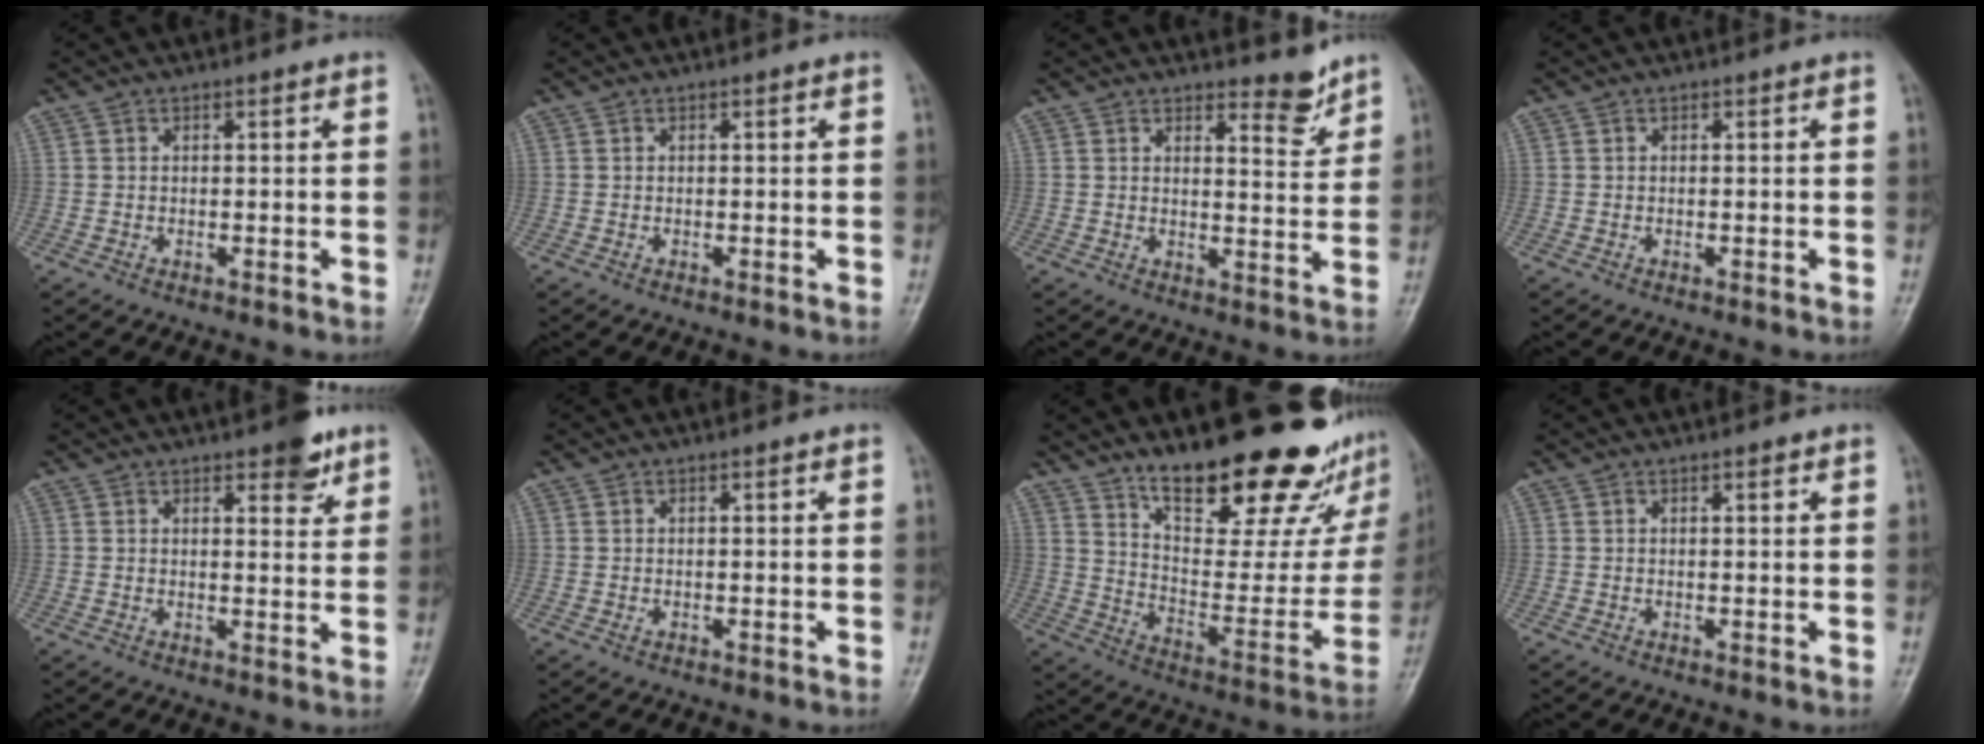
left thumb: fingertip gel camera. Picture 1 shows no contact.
{"total": 0.0}
{"total": 4.8, "force": [4.0, 1.4, 2.1], "torque": [-0.013, -0.038, 0.057]}
{"total": 0.0}
{"total": 5.6, "force": [3.5, 2.1, 3.7], "torque": [-0.031, -0.018, 0.042]}
{"total": 0.7, "force": [0.2, 0.3, 0.6], "torque": [-0.010, 0.006, 0.007]}
{"total": 28.7, "force": [19.2, 10.3, 18.7], "torque": [-0.234, -0.099, 0.290]}
{"total": 1.1, "force": [0.6, 0.3, 0.8], "torque": [-0.009, -0.001, 0.009]}